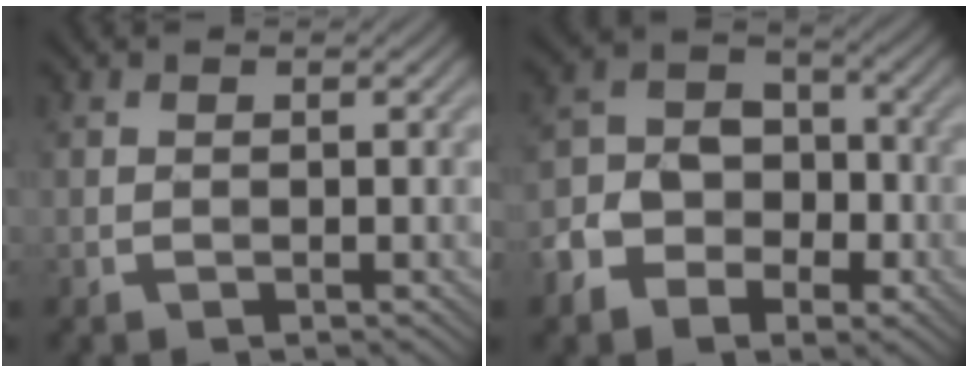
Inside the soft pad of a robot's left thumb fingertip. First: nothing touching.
{"total": 8.4, "force": [-4.2, 6.1, 3.9], "torque": [-0.083, -0.007, -0.092]}